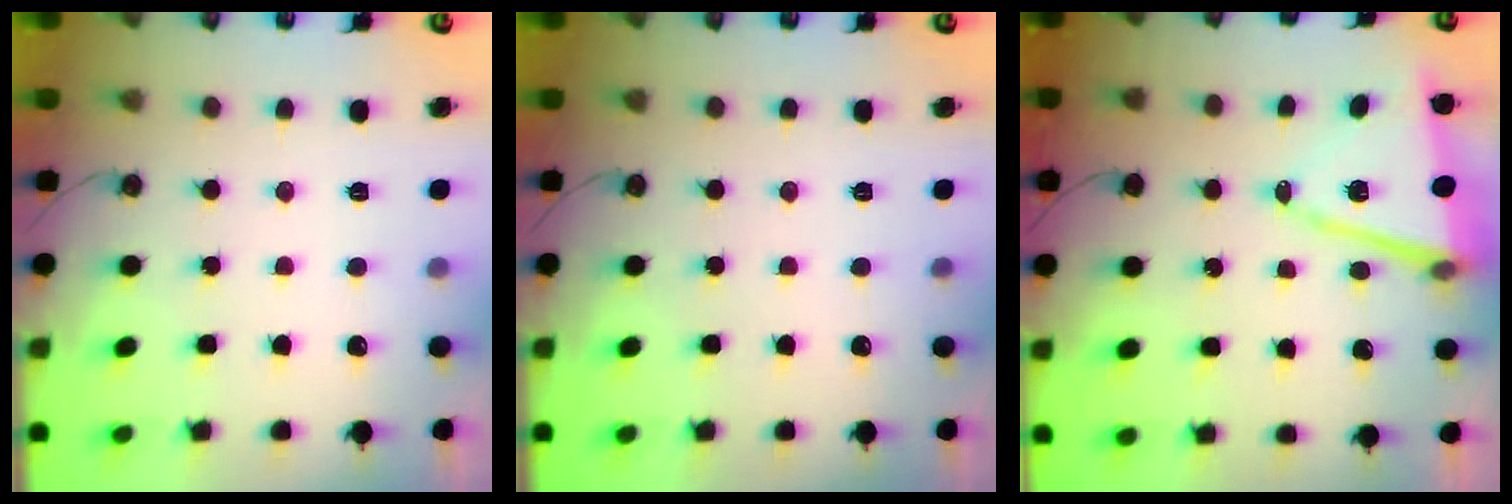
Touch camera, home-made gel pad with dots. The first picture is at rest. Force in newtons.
{"total": 0.0}
{"total": 11.1, "press": 10.7, "slide": 3.0}